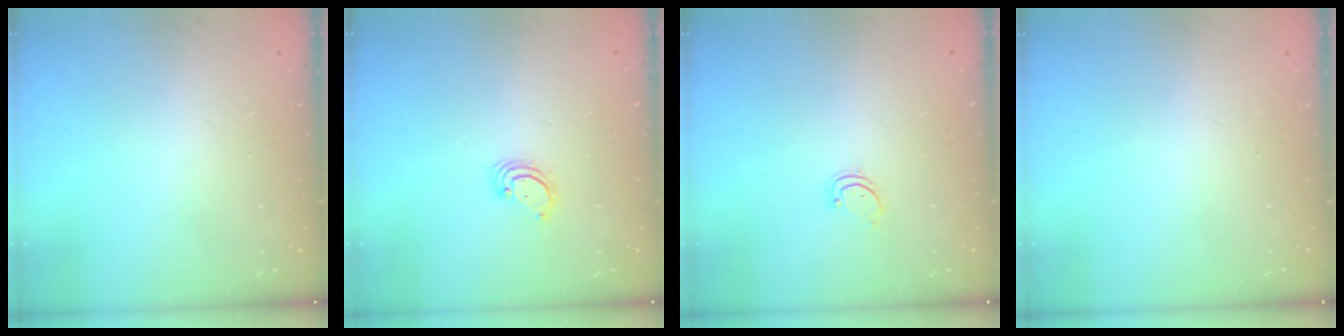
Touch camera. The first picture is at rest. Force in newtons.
{"total": 2.9, "press": 2.9, "slide": 0.3}
{"total": 1.7, "press": 1.7, "slide": 0.3}
{"total": 0.0}